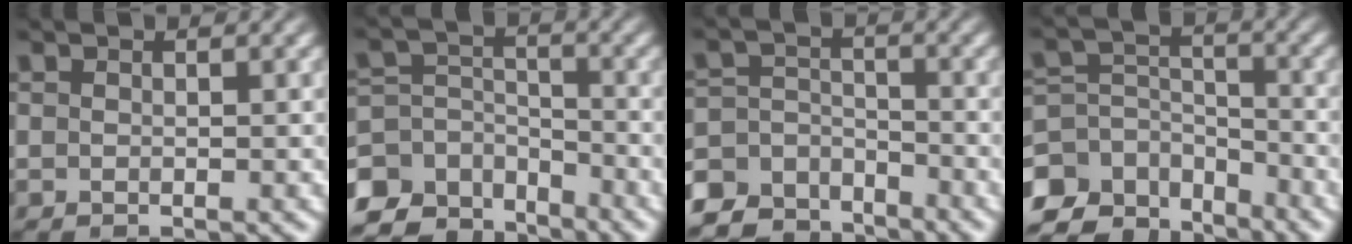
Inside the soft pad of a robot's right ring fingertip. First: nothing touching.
{"total": 8.3, "force": [-5.1, 5.5, 3.6], "torque": [-0.075, -0.042, -0.072]}
{"total": 7.2, "force": [-5.1, 4.3, 2.5], "torque": [-0.045, -0.032, -0.078]}
{"total": 9.2, "force": [-5.3, 6.2, 4.2], "torque": [-0.082, -0.046, -0.075]}